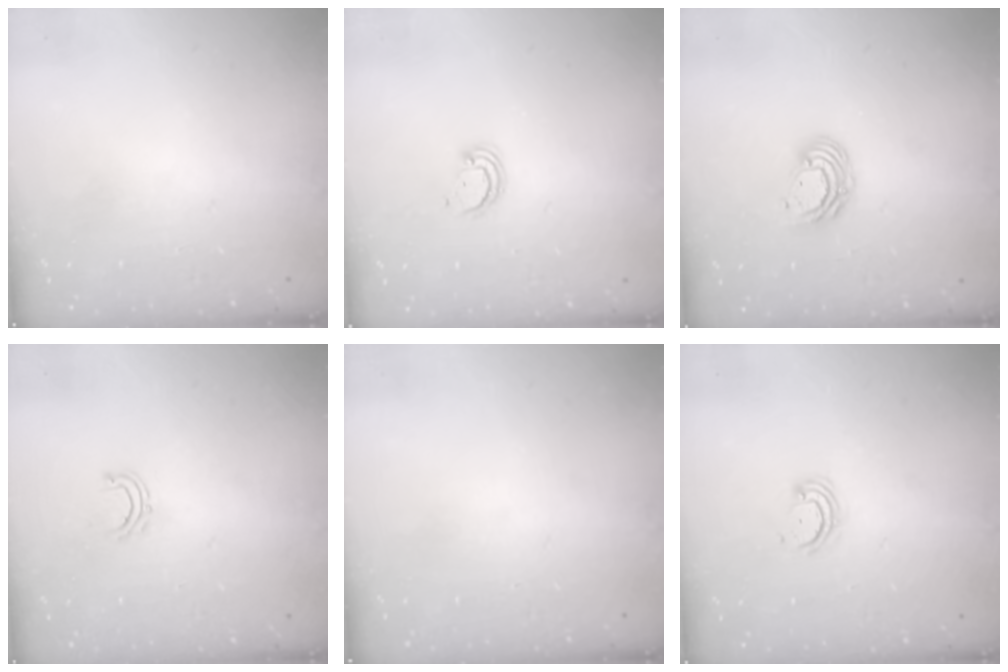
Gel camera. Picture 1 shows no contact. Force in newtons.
{"total": 2.8, "press": 2.8, "slide": 0.2}
{"total": 7.0, "press": 7.0, "slide": 0.8}
{"total": 5.3, "press": 5.2, "slide": 0.6}
{"total": 0.0}
{"total": 2.9, "press": 2.8, "slide": 0.4}